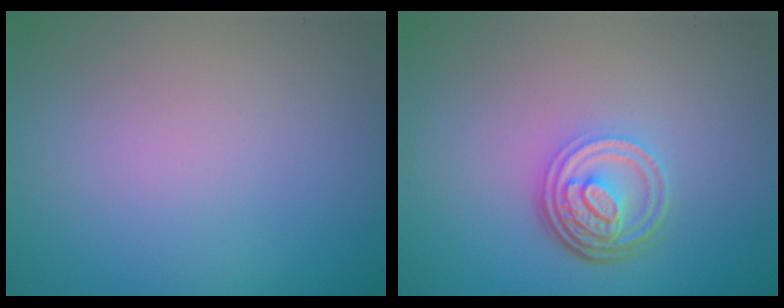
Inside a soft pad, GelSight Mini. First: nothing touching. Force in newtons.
{"total": 4.9, "press": 3.5, "slide": 3.4}